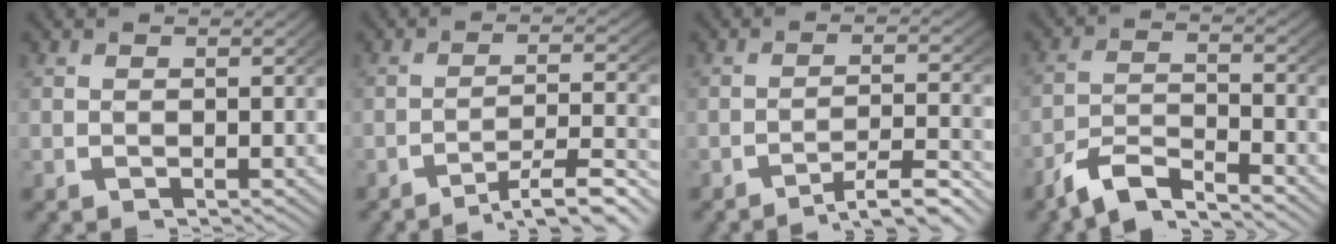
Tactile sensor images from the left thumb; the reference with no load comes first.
{"total": 5.4, "force": [-3.4, 2.2, 3.6], "torque": [-0.052, -0.015, -0.043]}
{"total": 4.8, "force": [-3.4, 1.6, 2.9], "torque": [-0.043, -0.010, -0.048]}
{"total": 6.1, "force": [-4.4, 2.9, 3.0], "torque": [-0.059, -0.016, -0.074]}